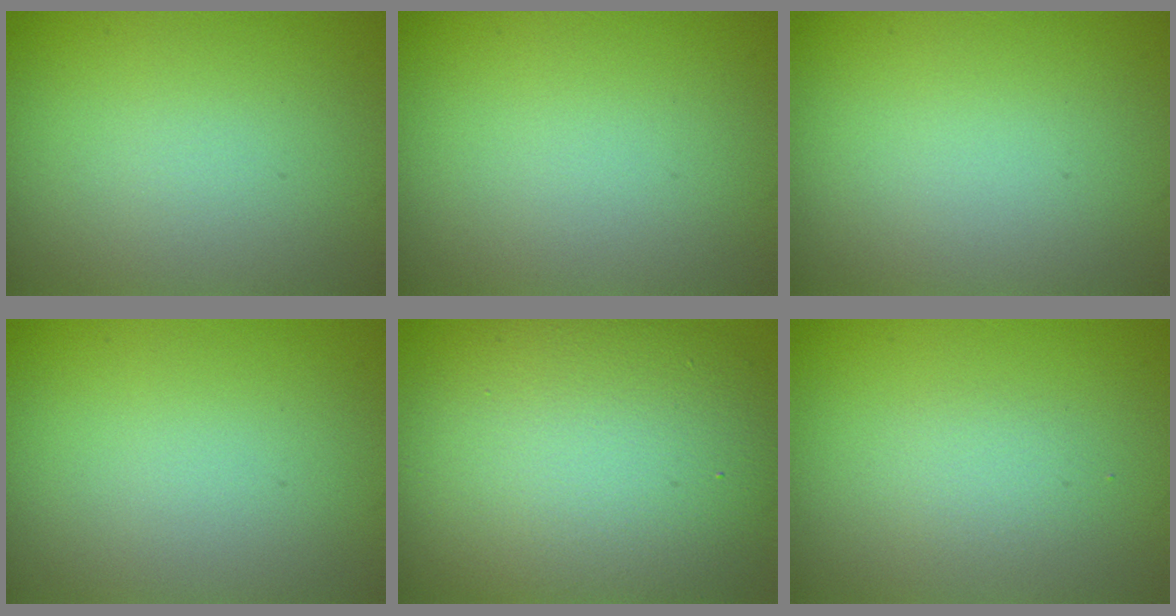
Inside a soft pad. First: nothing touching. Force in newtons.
{"total": 0.0}
{"total": 0.0}
{"total": 0.0}
{"total": 12.9, "press": 12.8, "slide": 1.0}
{"total": 1.3, "press": 1.3, "slide": 0.0}